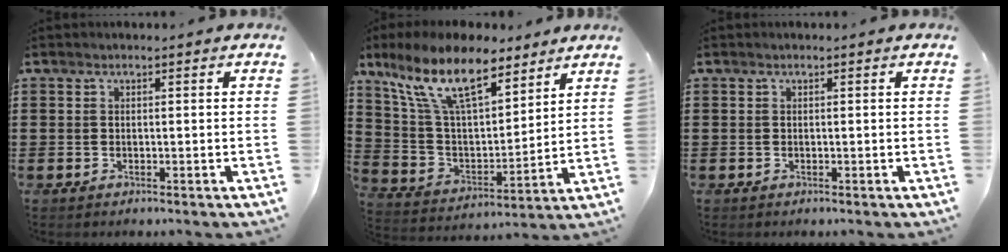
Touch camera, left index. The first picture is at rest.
{"total": 13.4, "force": [9.4, 4.5, 8.5], "torque": [-0.193, -0.028, 0.169]}
{"total": 0.0}